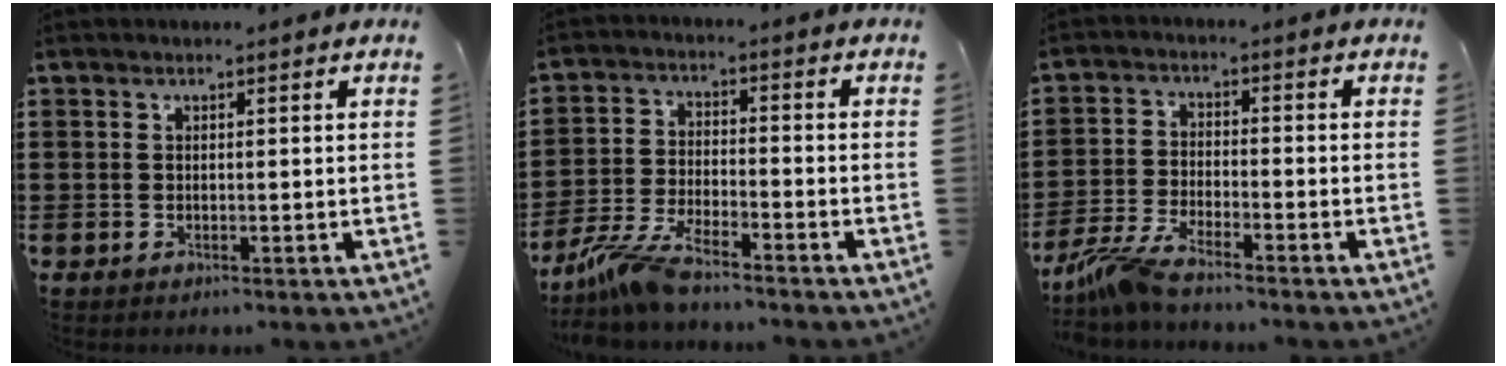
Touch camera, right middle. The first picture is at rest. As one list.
[{"total": 6.7, "force": [-5.8, 0.5, 3.2], "torque": [-0.090, -0.013, -0.120]}, {"total": 5.5, "force": [-4.9, 0.3, 2.5], "torque": [-0.075, -0.016, -0.101]}]